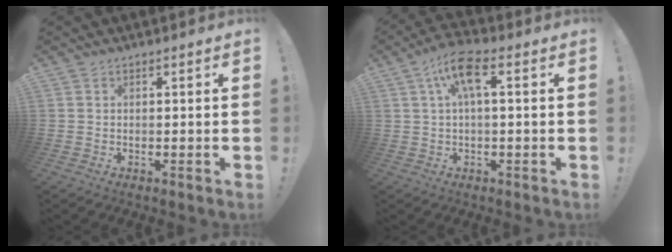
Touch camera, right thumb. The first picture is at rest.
{"total": 9.1, "force": [2.3, 2.9, 8.3], "torque": [-0.146, 0.003, 0.042]}